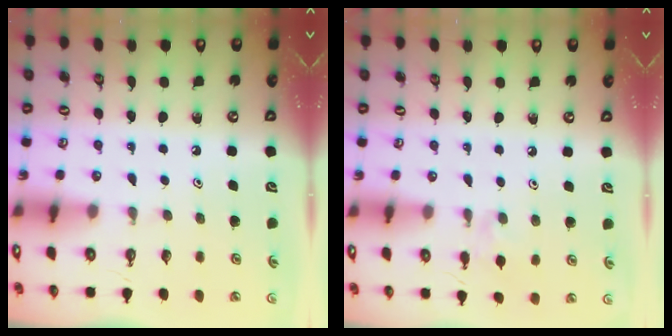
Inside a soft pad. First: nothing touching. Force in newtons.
{"total": 2.1, "press": 2.0, "slide": 0.4}